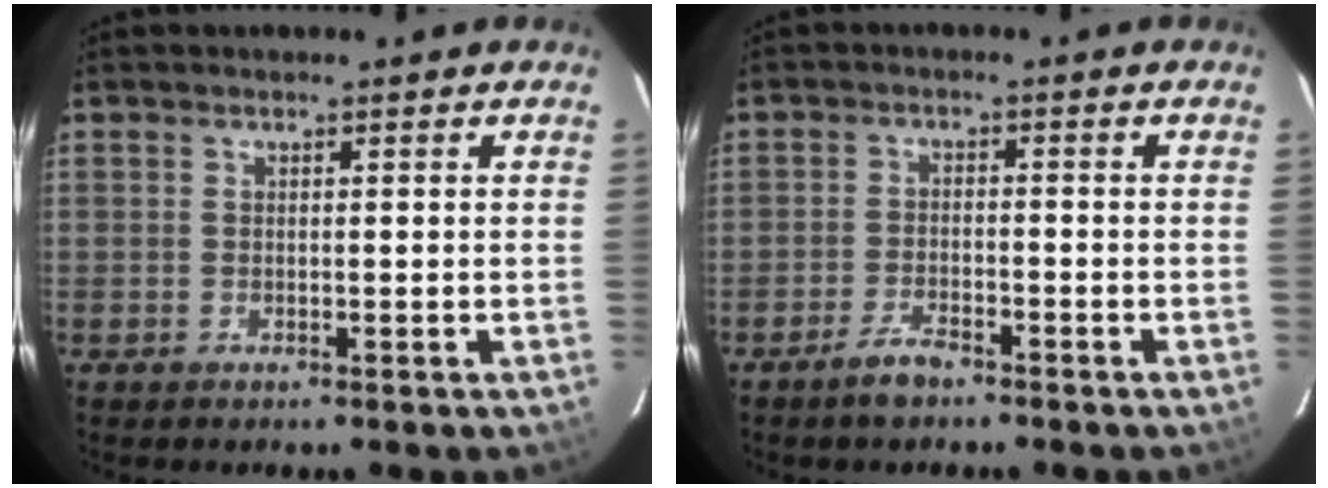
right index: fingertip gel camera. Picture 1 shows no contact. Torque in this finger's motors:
{"motor_torque": [-0.06, -0.03, 0.01, 0.01]}